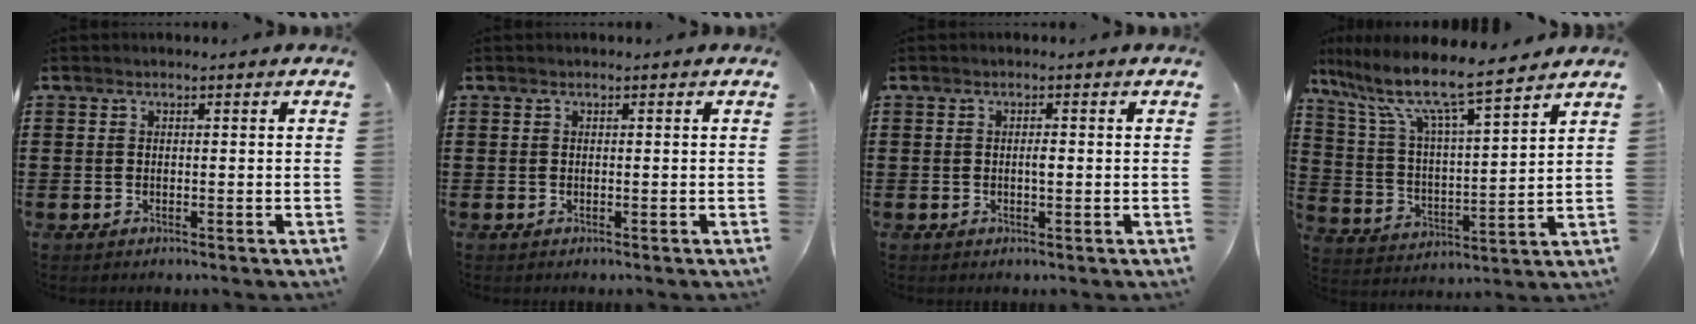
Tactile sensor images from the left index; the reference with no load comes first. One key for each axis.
{"total": 0.0}
{"total": 1.4, "fx": 0.0, "fy": 0.4, "fz": 1.3, "tx": -0.026, "ty": -0.001, "tz": 0.000}
{"total": 8.9, "fx": 7.5, "fy": 0.5, "fz": 4.6, "tx": -0.122, "ty": -0.048, "tz": 0.122}